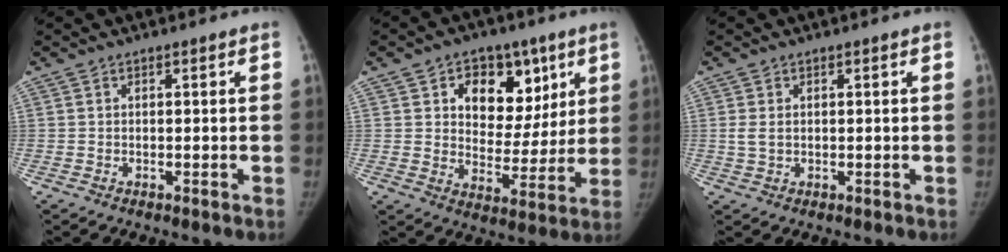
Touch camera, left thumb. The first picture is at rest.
{"total": 14.8, "force": [6.4, 10.4, 8.5], "torque": [-0.063, -0.024, 0.100]}
{"total": 2.4, "force": [0.4, 1.6, 1.8], "torque": [-0.039, 0.003, 0.012]}